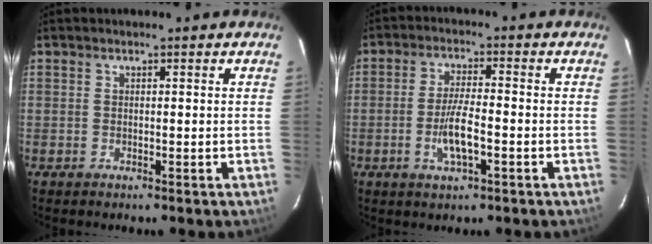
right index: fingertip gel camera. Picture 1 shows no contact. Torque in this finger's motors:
{"motor_torque": [0.49, -0.40, 0.33, 0.05]}